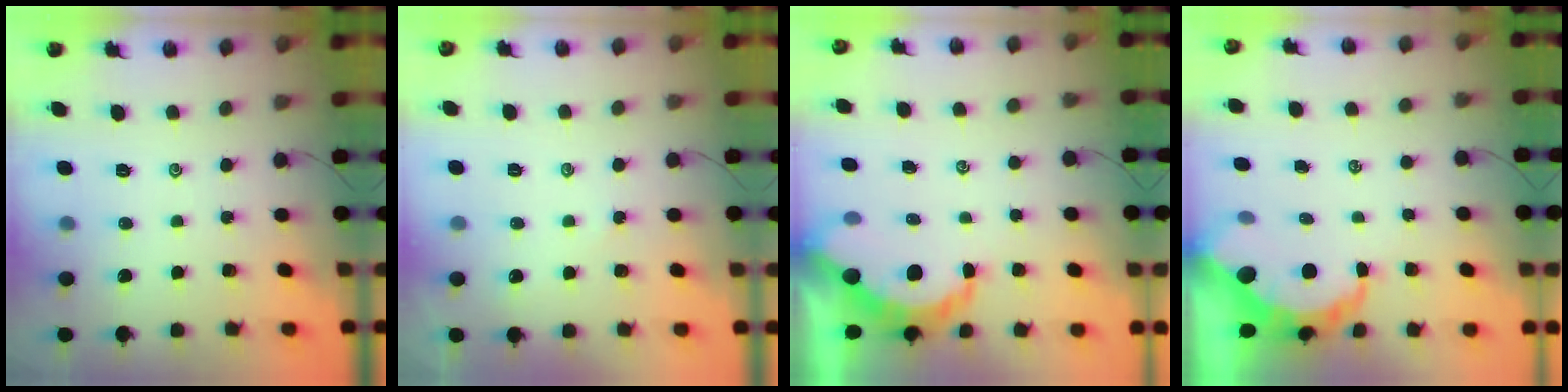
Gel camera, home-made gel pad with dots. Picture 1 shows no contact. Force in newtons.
{"total": 1.4, "press": 1.4, "slide": 0.4}
{"total": 8.0, "press": 8.0, "slide": 0.3}
{"total": 7.4, "press": 7.4, "slide": 0.8}